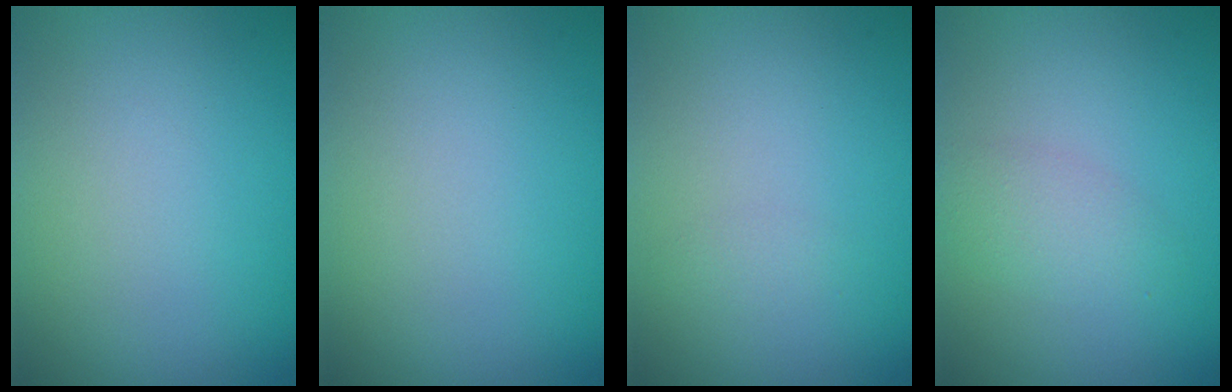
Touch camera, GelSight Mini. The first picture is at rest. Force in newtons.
{"total": 0.0}
{"total": 0.8, "press": 0.7, "slide": 0.1}
{"total": 2.3, "press": 2.3, "slide": 0.1}